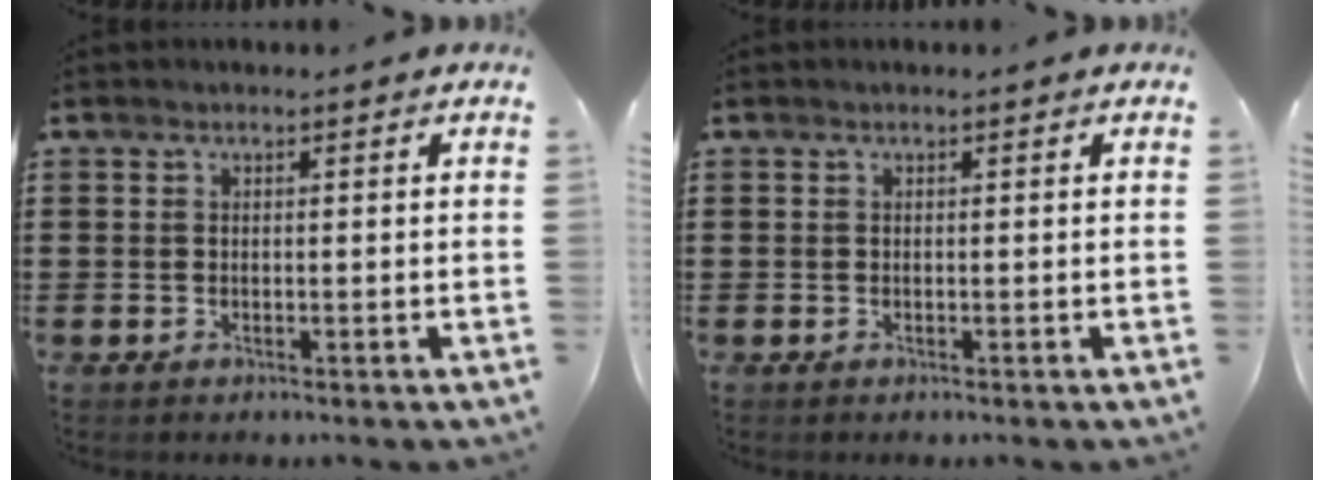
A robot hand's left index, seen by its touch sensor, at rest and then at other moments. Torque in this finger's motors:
{"motor_torque": [0.21, 0.09, 0.03, -0.01]}